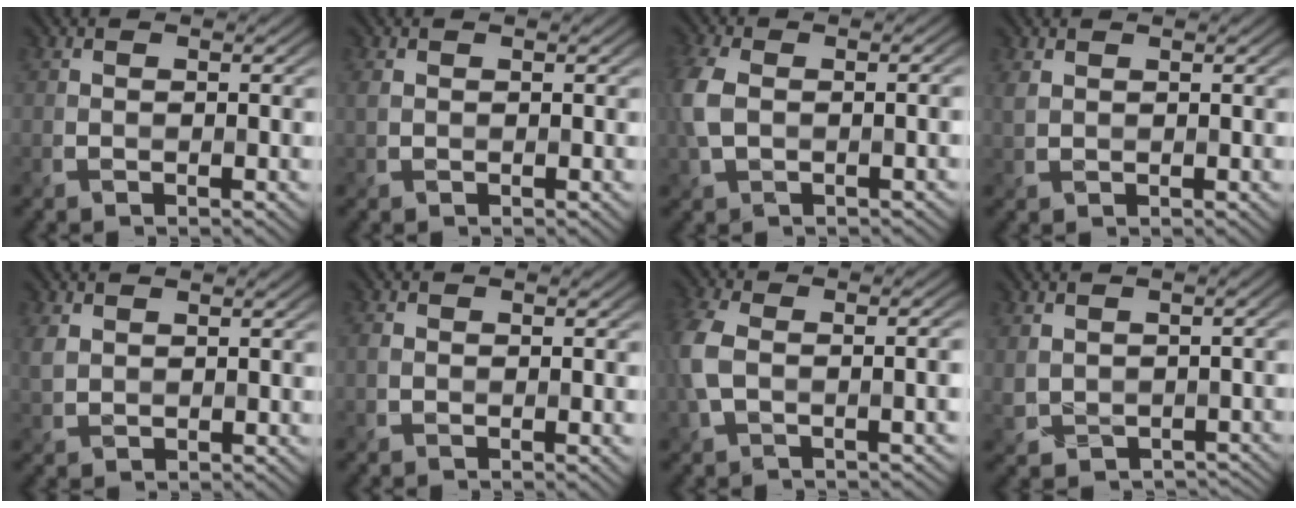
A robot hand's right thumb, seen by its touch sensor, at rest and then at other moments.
{"total": 0.8, "force": [0.4, 0.5, 0.4], "torque": [-0.015, 0.001, 0.008]}
{"total": 5.9, "force": [-0.5, 3.5, 4.7], "torque": [-0.111, 0.000, -0.013]}
{"total": 1.3, "force": [0.9, 0.7, 0.6], "torque": [-0.023, 0.002, 0.020]}
{"total": 2.1, "force": [1.2, 1.4, 0.9], "torque": [-0.029, 0.001, 0.027]}
{"total": 1.0, "force": [-0.3, 0.5, 0.8], "torque": [-0.016, -0.003, -0.008]}
{"total": 7.4, "force": [-1.0, 3.8, 6.2], "torque": [-0.145, -0.001, -0.025]}
{"total": 4.5, "force": [-0.7, 3.6, 2.7], "torque": [-0.052, -0.024, 0.000]}